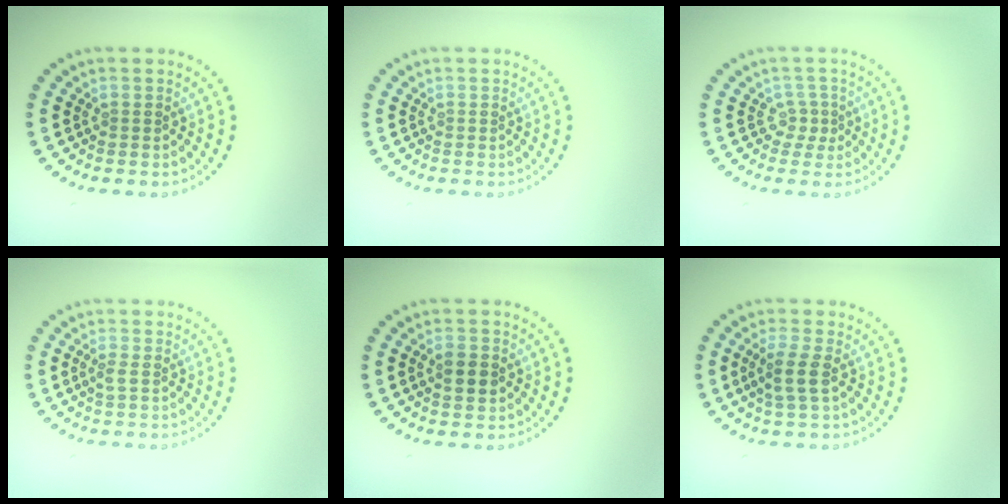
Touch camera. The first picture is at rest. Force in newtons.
{"total": 0.0}
{"total": 1.6, "press": 1.1, "slide": 1.3}
{"total": 0.7, "press": 0.6, "slide": 0.4}
{"total": 1.9, "press": 1.9, "slide": 0.1}
{"total": 2.2, "press": 2.0, "slide": 0.9}